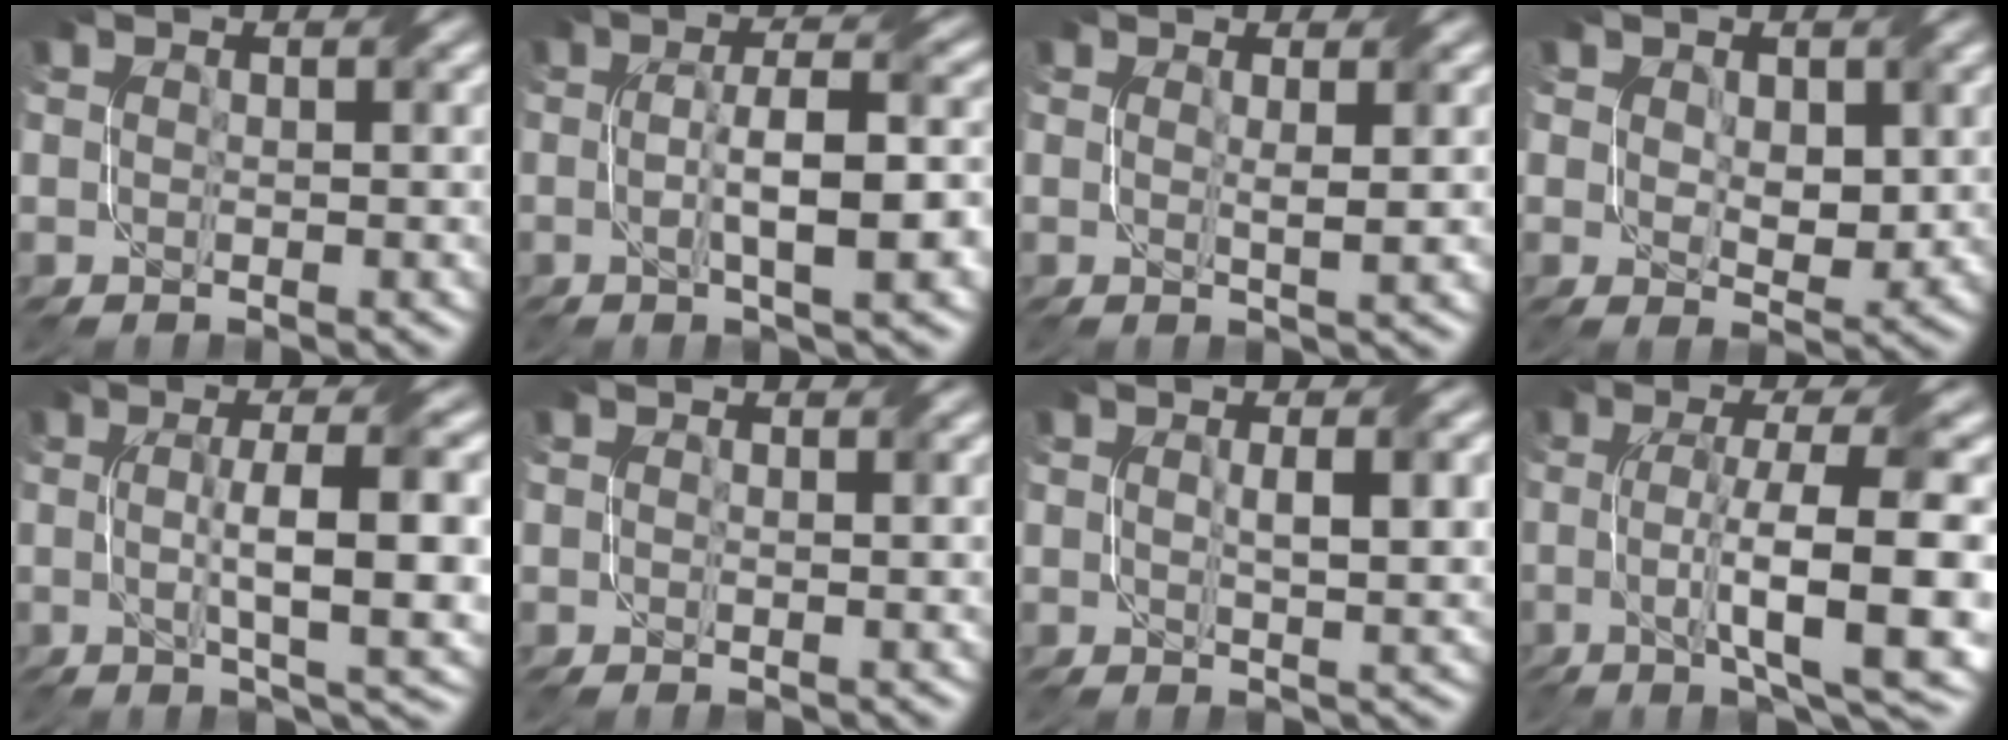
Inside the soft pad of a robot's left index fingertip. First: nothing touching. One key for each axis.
{"total": 7.1, "fx": -0.5, "fy": 1.6, "fz": 6.9, "tx": -0.107, "ty": 0.004, "tz": -0.005}
{"total": 2.2, "fx": 0.5, "fy": 0.3, "fz": 2.1, "tx": -0.032, "ty": 0.001, "tz": 0.004}
{"total": 3.3, "fx": 0.8, "fy": 2.1, "fz": 2.4, "tx": -0.044, "ty": -0.008, "tz": 0.016}
{"total": 9.7, "fx": 0.2, "fy": 2.3, "fz": 9.4, "tx": -0.130, "ty": 0.005, "tz": 0.003}
{"total": 0.8, "fx": 0.3, "fy": 0.0, "fz": 0.8, "tx": -0.013, "ty": -0.001, "tz": 0.003}
{"total": 4.4, "fx": 0.8, "fy": 1.0, "fz": 4.2, "tx": -0.065, "ty": 0.005, "tz": 0.016}
{"total": 11.9, "fx": -1.1, "fy": 2.6, "fz": 11.5, "tx": -0.161, "ty": 0.003, "tz": -0.012}